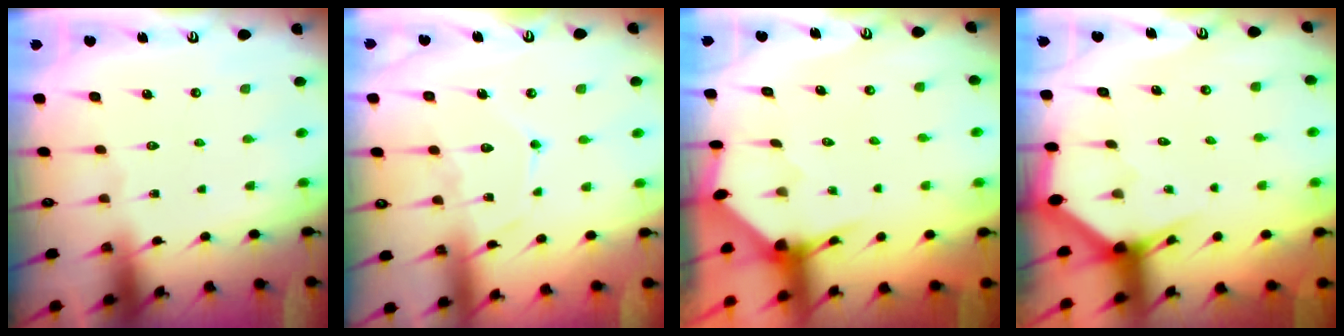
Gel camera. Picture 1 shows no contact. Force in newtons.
{"total": 9.7, "press": 9.7, "slide": 0.8}
{"total": 3.4, "press": 3.4, "slide": 0.3}
{"total": 2.9, "press": 2.9, "slide": 0.2}